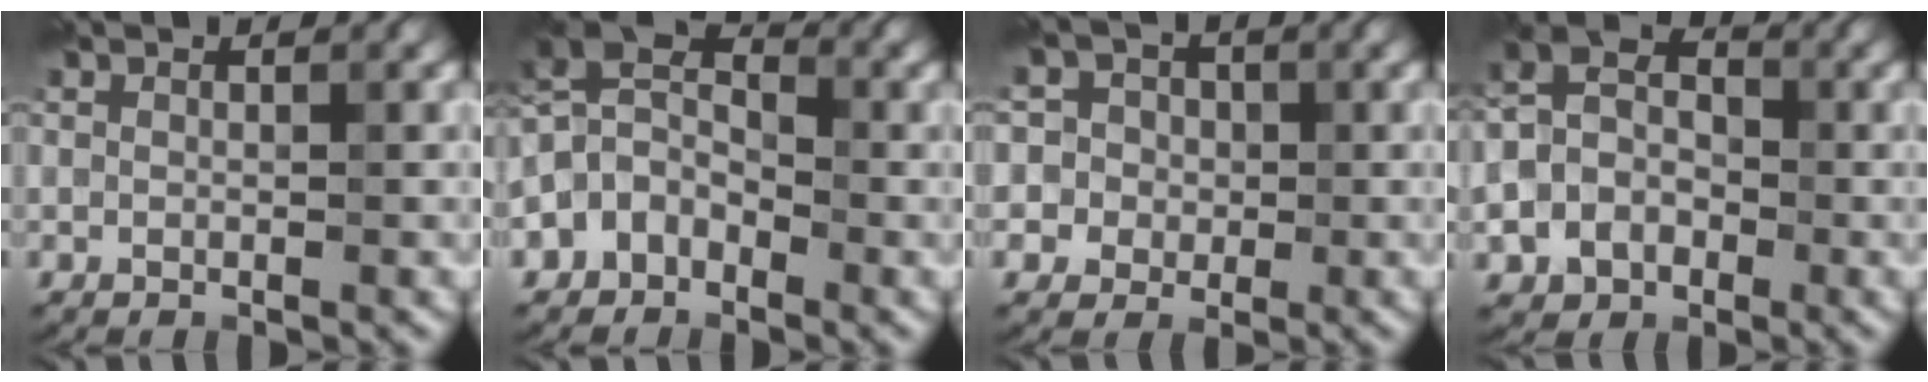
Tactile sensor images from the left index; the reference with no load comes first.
{"total": 4.3, "force": [-1.8, 3.1, 2.3], "torque": [-0.034, 0.011, -0.046]}
{"total": 6.0, "force": [1.3, 5.6, 1.7], "torque": [-0.017, 0.041, -0.011]}
{"total": 6.2, "force": [-1.7, 4.8, 3.5], "torque": [-0.065, -0.005, -0.038]}